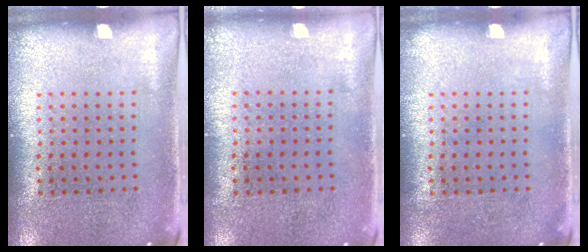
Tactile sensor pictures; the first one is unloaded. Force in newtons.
{"total": 0.0}
{"total": 0.0}